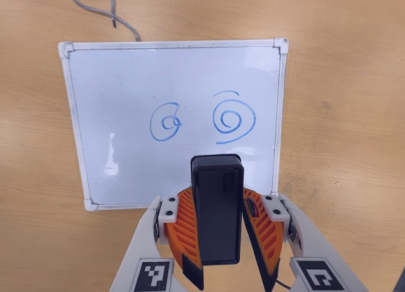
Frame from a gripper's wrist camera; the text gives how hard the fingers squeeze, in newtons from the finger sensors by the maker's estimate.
{"total": 7.1, "left": 7.9, "right": 6.3}